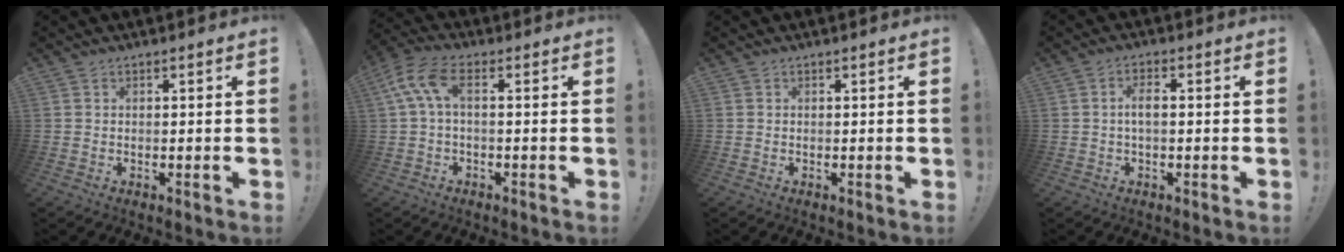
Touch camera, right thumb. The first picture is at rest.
{"total": 8.6, "force": [2.0, 3.3, 7.7], "torque": [-0.161, -0.006, 0.037]}
{"total": 0.0}
{"total": 3.6, "force": [-0.1, 1.1, 3.5], "torque": [-0.070, 0.004, -0.006]}